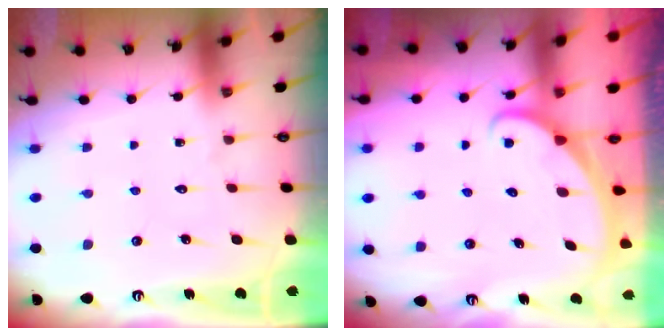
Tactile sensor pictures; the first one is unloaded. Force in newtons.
{"total": 1.8, "press": 1.8, "slide": 0.1}